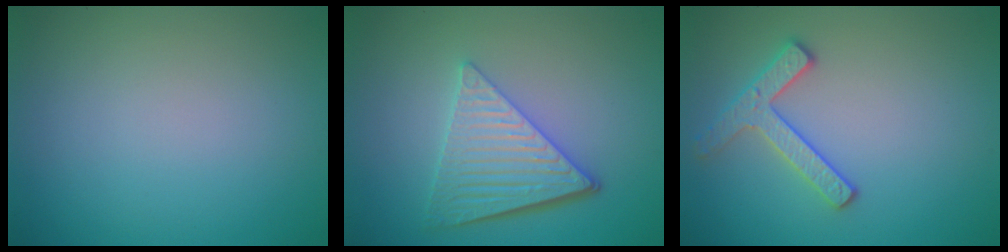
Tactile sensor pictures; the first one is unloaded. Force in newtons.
{"total": 5.6, "press": 4.2, "slide": 3.6}
{"total": 2.5, "press": 2.5, "slide": 0.4}